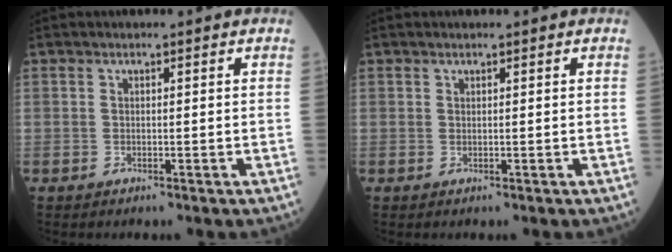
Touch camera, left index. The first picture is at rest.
{"total": 0.0}